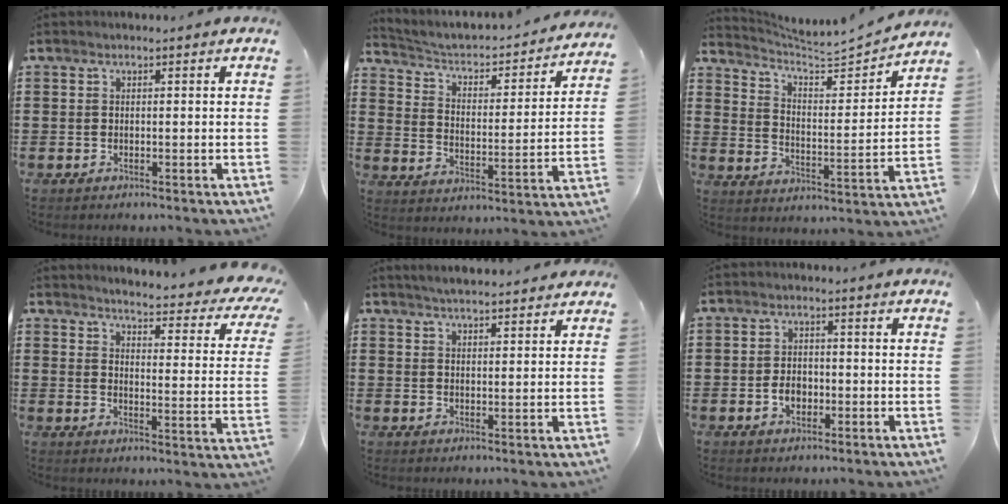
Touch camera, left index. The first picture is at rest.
{"total": 2.5, "force": [1.9, 1.1, 1.1], "torque": [-0.039, -0.026, 0.020]}
{"total": 4.8, "force": [4.5, 0.5, 1.4], "torque": [-0.045, -0.044, 0.067]}
{"total": 4.2, "force": [3.6, -0.4, 2.2], "torque": [-0.046, -0.040, 0.049]}
{"total": 3.0, "force": [2.9, -0.2, 0.5], "torque": [-0.018, -0.006, 0.053]}
{"total": 2.9, "force": [-0.9, 2.0, 1.9], "torque": [-0.039, 0.001, -0.017]}